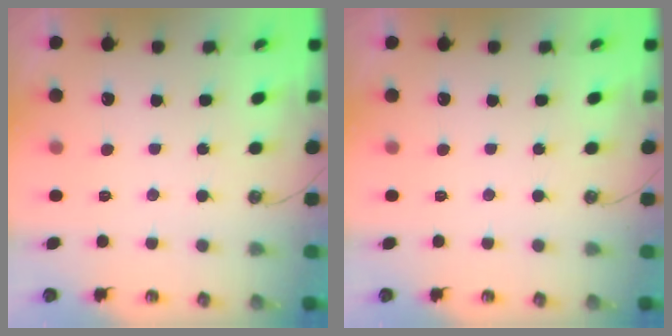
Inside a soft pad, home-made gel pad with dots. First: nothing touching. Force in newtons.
{"total": 0.0}